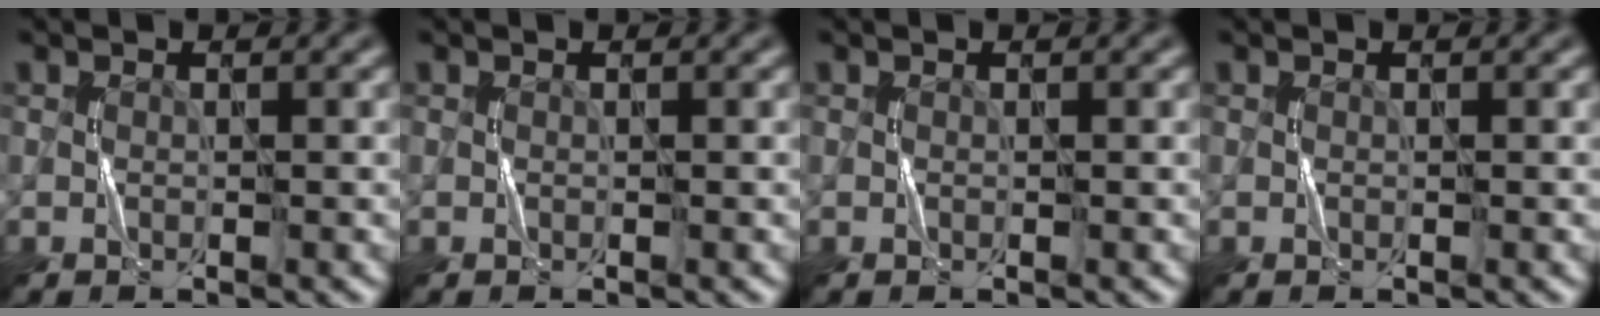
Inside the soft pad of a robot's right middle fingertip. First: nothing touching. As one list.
[{"total": 0.0}, {"total": 0.0}, {"total": 0.0}]